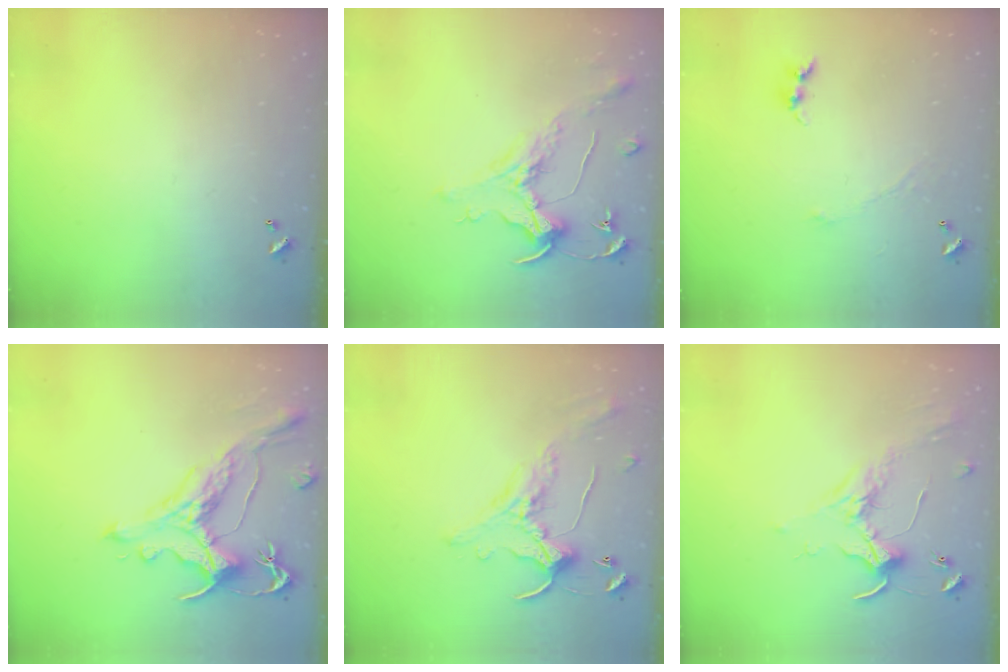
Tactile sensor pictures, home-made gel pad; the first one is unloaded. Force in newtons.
{"total": 1.6, "press": 1.4, "slide": 0.7}
{"total": 0.0}
{"total": 1.7, "press": 1.2, "slide": 1.1}
{"total": 0.9, "press": 0.1, "slide": 0.9}
{"total": 1.7, "press": 1.7, "slide": 0.4}